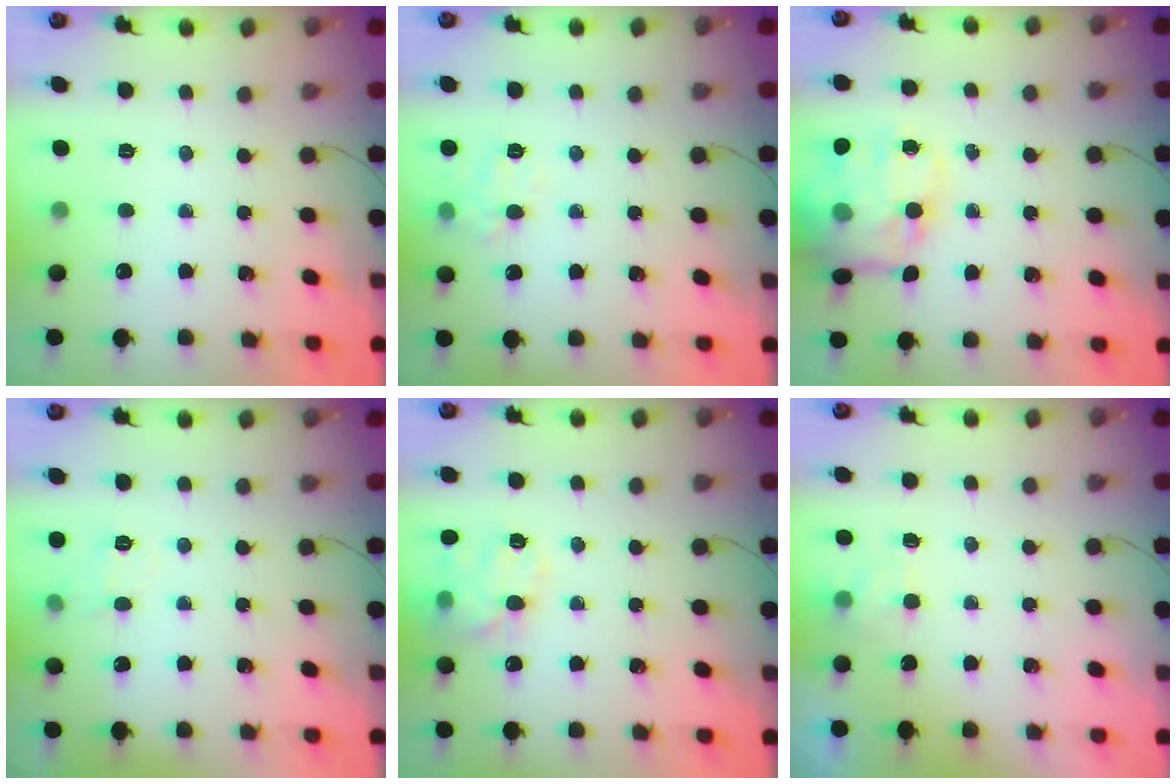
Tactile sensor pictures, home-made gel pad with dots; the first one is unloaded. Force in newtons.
{"total": 8.1, "press": 8.0, "slide": 1.2}
{"total": 15.4, "press": 15.2, "slide": 2.7}
{"total": 4.4, "press": 4.1, "slide": 1.6}
{"total": 13.1, "press": 13.0, "slide": 2.0}
{"total": 2.0, "press": 1.5, "slide": 1.3}